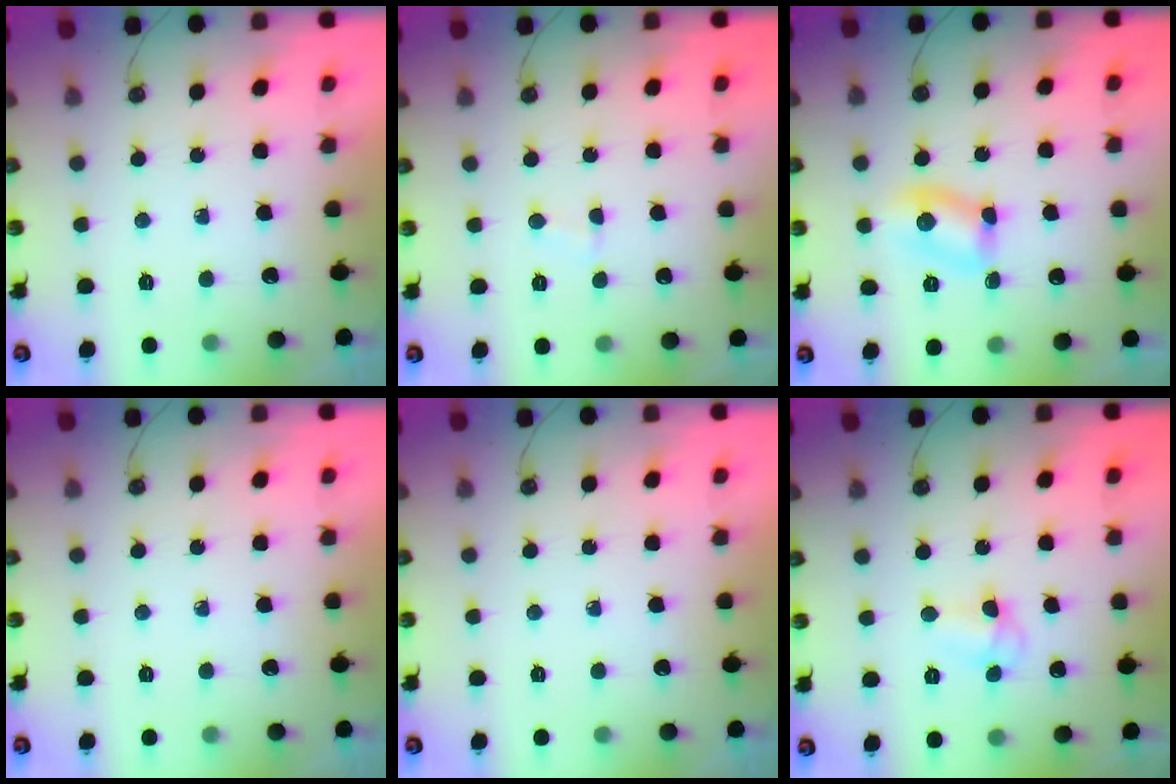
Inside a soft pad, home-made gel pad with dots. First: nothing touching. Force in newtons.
{"total": 1.8, "press": 1.8, "slide": 0.1}
{"total": 5.1, "press": 5.1, "slide": 0.5}
{"total": 0.0}
{"total": 0.0}
{"total": 3.9, "press": 3.9, "slide": 0.3}